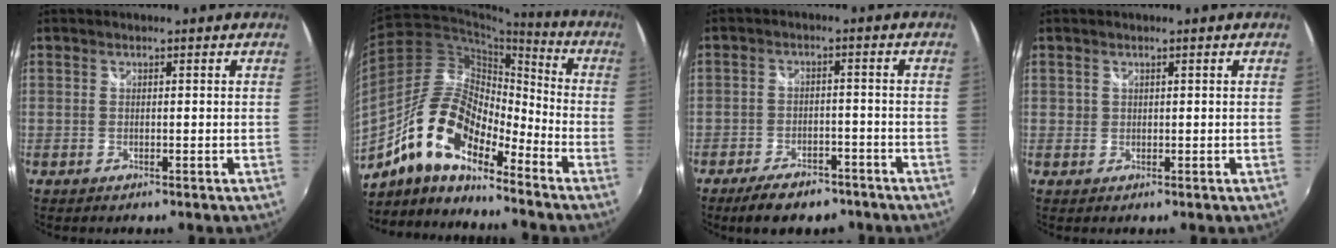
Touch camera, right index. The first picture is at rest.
{"total": 15.8, "force": [-10.8, 5.6, 10.1], "torque": [-0.186, 0.002, -0.217]}
{"total": 9.5, "force": [-7.3, 4.1, 4.5], "torque": [-0.106, 0.001, -0.107]}
{"total": 0.8, "force": [0.1, 0.8, 0.1], "torque": [0.000, 0.000, 0.000]}